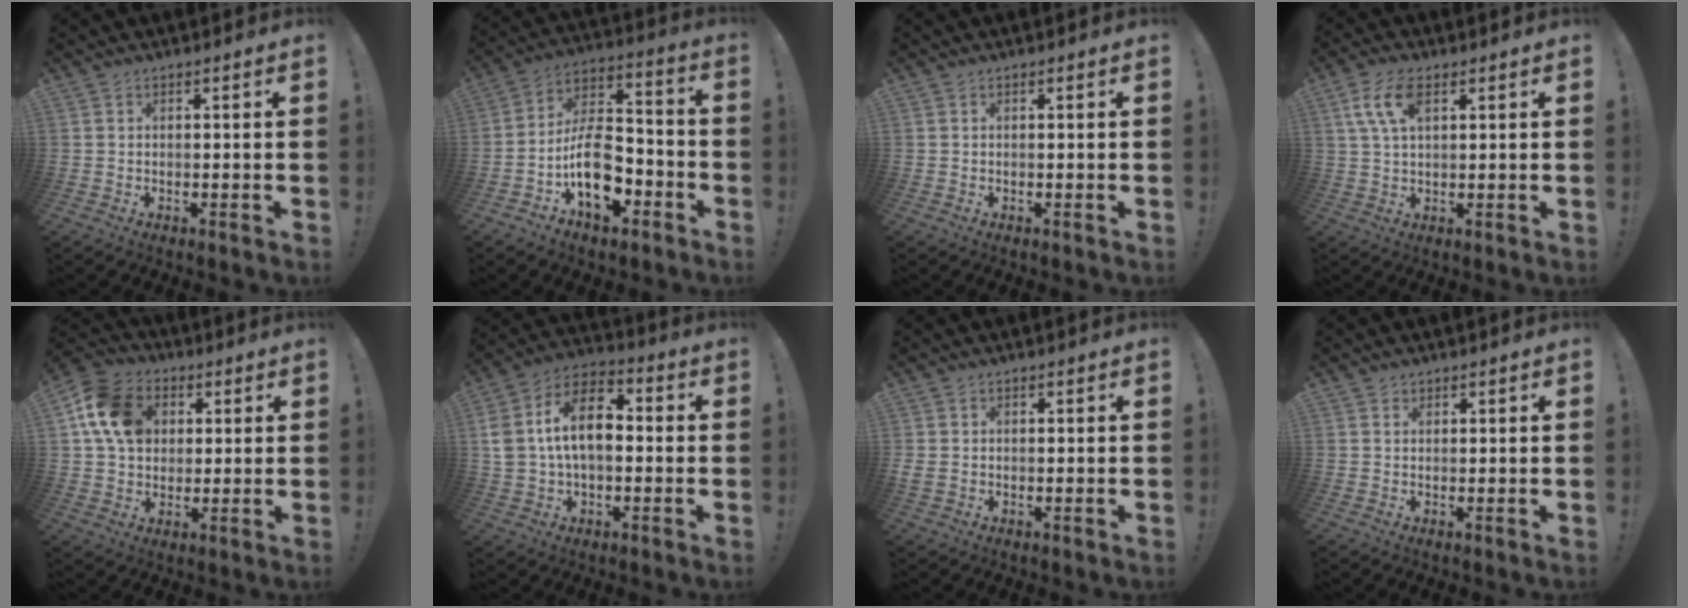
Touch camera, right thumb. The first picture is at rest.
{"total": 14.5, "force": [-6.6, 8.2, 9.9], "torque": [-0.165, 0.042, -0.113]}
{"total": 0.0}
{"total": 8.3, "force": [3.2, 4.0, 6.6], "torque": [-0.130, 0.006, 0.061]}
{"total": 14.6, "force": [3.8, 11.5, 8.2], "torque": [-0.138, 0.006, 0.079]}
{"total": 16.7, "force": [1.8, 10.7, 12.7], "torque": [-0.236, 0.014, 0.032]}
{"total": 0.9, "force": [-0.4, 0.8, 0.4], "torque": [-0.009, 0.004, -0.005]}
{"total": 0.7, "force": [0.5, 0.4, 0.0], "torque": [0.009, -0.003, 0.009]}